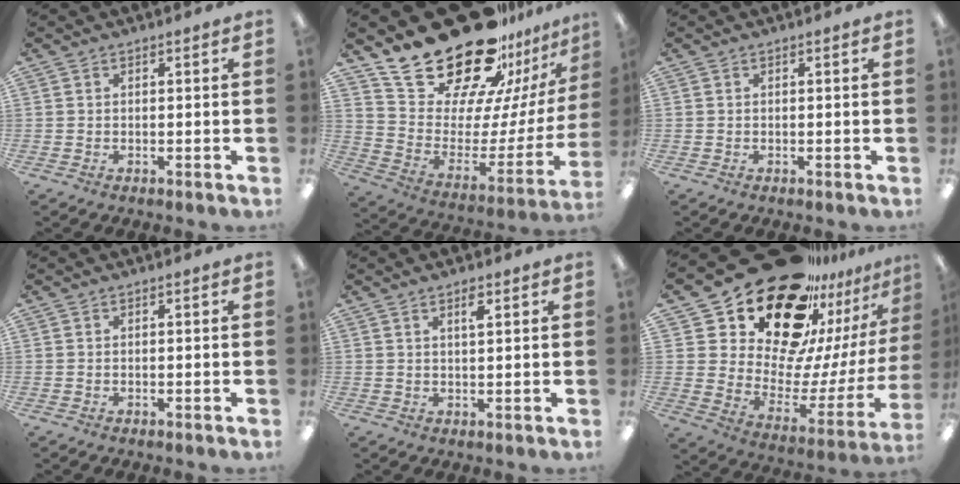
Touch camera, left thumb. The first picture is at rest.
{"total": 30.2, "force": [22.6, 13.2, 15.0], "torque": [-0.232, -0.166, 0.429]}
{"total": 0.0}
{"total": 0.0}
{"total": 2.8, "force": [1.8, 0.8, 2.0], "torque": [-0.029, -0.003, 0.027]}
{"total": 25.5, "force": [18.8, 12.6, 11.6], "torque": [-0.179, -0.148, 0.353]}